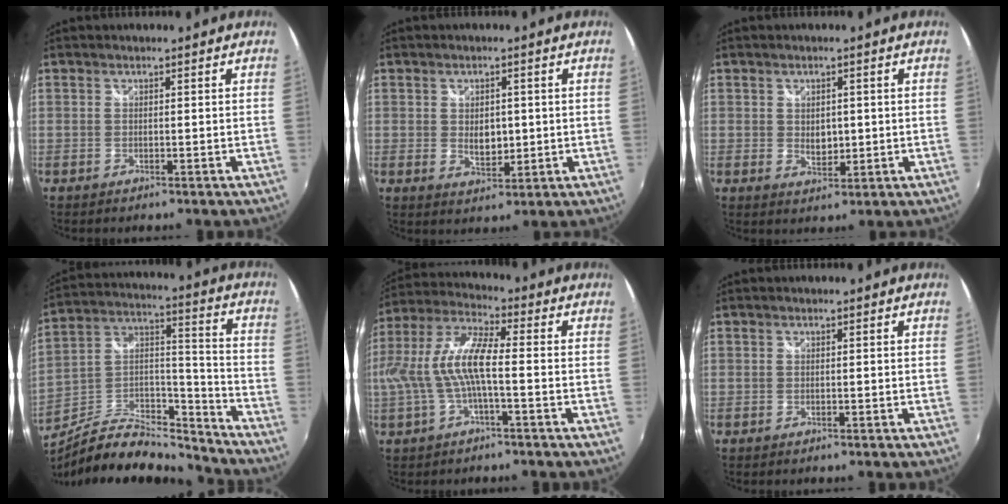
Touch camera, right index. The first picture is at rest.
{"total": 4.6, "force": [0.2, 3.1, 3.4], "torque": [-0.054, -0.004, 0.007]}
{"total": 3.5, "force": [0.3, 2.6, 2.4], "torque": [-0.036, -0.003, 0.006]}
{"total": 16.7, "force": [-14.0, 5.9, 7.0], "torque": [-0.131, 0.034, -0.229]}
{"total": 11.0, "force": [-1.3, 2.4, 10.6], "torque": [-0.209, 0.005, -0.020]}
{"total": 0.0}